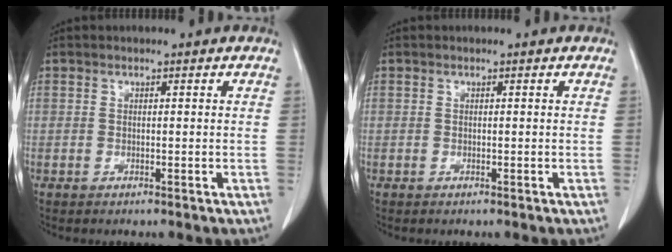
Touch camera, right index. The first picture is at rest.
{"total": 0.0}